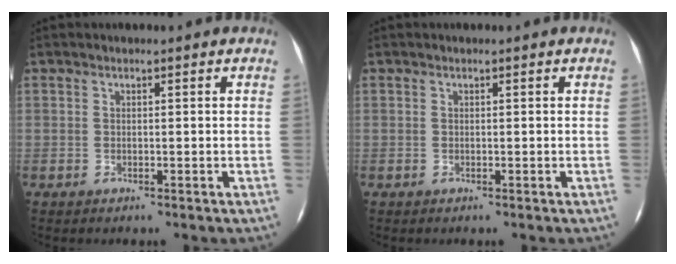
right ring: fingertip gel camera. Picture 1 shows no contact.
{"total": 0.0}